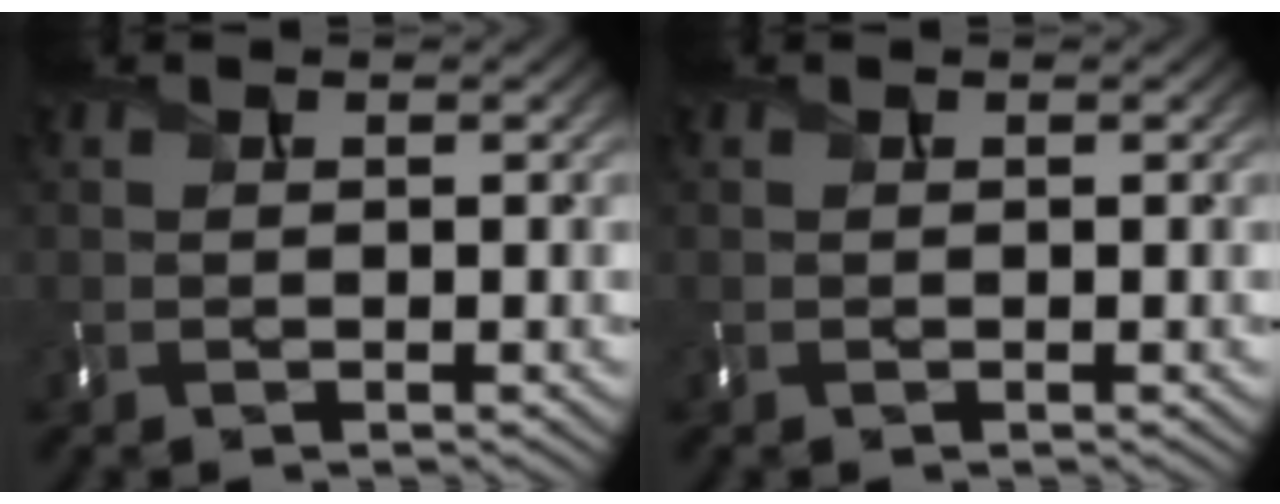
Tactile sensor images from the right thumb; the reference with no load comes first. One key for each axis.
{"total": 0.0}